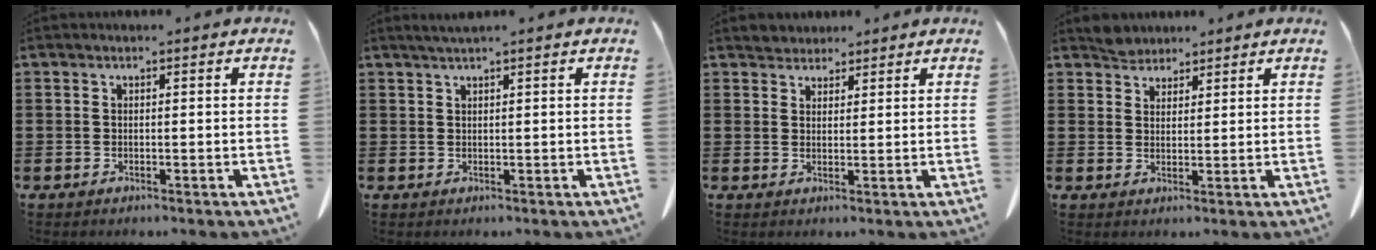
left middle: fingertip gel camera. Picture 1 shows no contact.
{"total": 1.1, "force": [0.9, -0.1, 0.7], "torque": [-0.014, -0.001, 0.016]}
{"total": 2.3, "force": [2.1, 0.8, -0.2], "torque": [-0.003, 0.003, 0.042]}
{"total": 2.8, "force": [2.6, 1.0, 0.0], "torque": [-0.007, 0.004, 0.051]}